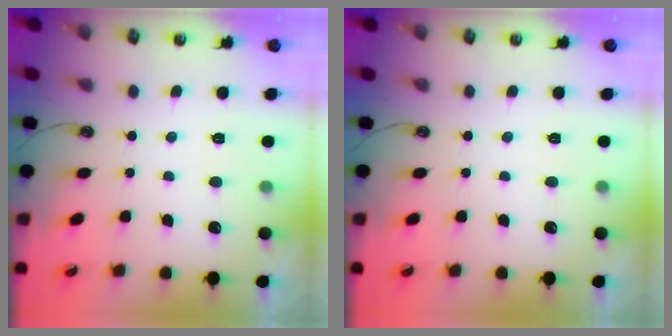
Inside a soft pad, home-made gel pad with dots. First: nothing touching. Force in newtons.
{"total": 0.0}